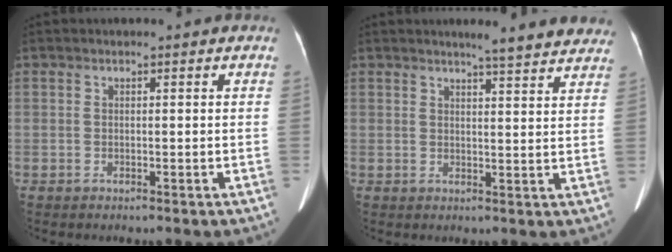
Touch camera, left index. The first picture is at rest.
{"total": 8.7, "force": [7.9, 0.6, 3.5], "torque": [-0.036, -0.004, 0.077]}